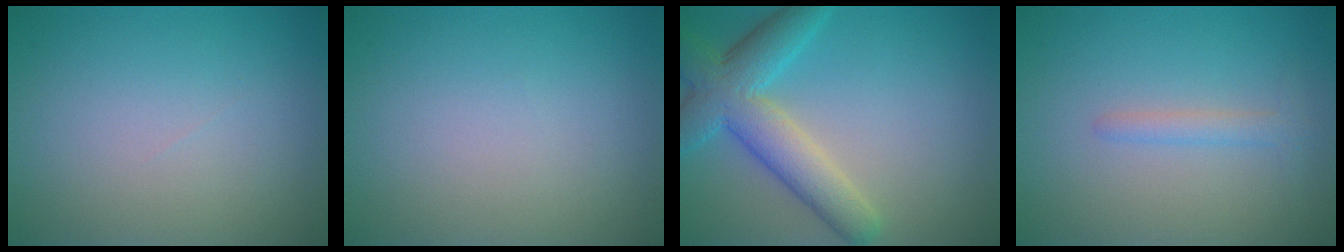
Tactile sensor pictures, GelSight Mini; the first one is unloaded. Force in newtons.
{"total": 0.0}
{"total": 6.5, "press": 6.5, "slide": 0.5}
{"total": 1.5, "press": 1.5, "slide": 0.1}